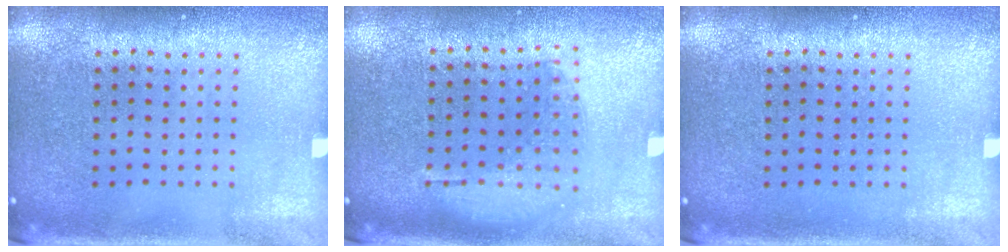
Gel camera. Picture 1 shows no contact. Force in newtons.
{"total": 1.1, "press": 1.0, "slide": 0.4}
{"total": 0.0}